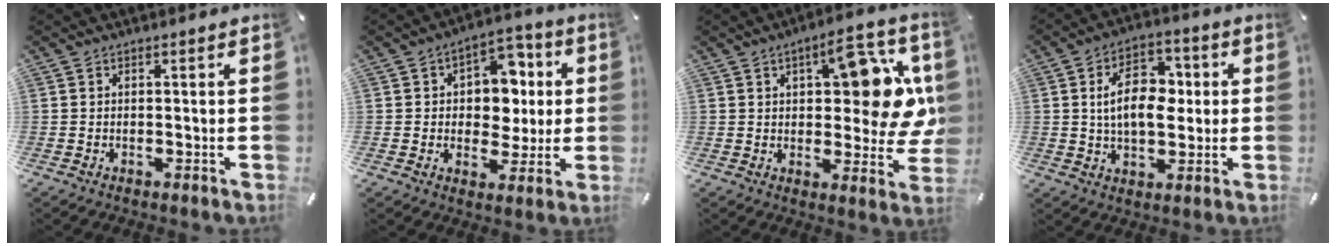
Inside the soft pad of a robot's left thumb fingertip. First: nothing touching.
{"total": 10.4, "force": [1.0, 8.9, 5.4], "torque": [-0.062, -0.003, 0.018]}
{"total": 17.0, "force": [4.4, 7.3, 14.6], "torque": [-0.177, -0.022, 0.067]}
{"total": 12.3, "force": [1.0, 8.3, 9.0], "torque": [-0.146, 0.005, 0.014]}